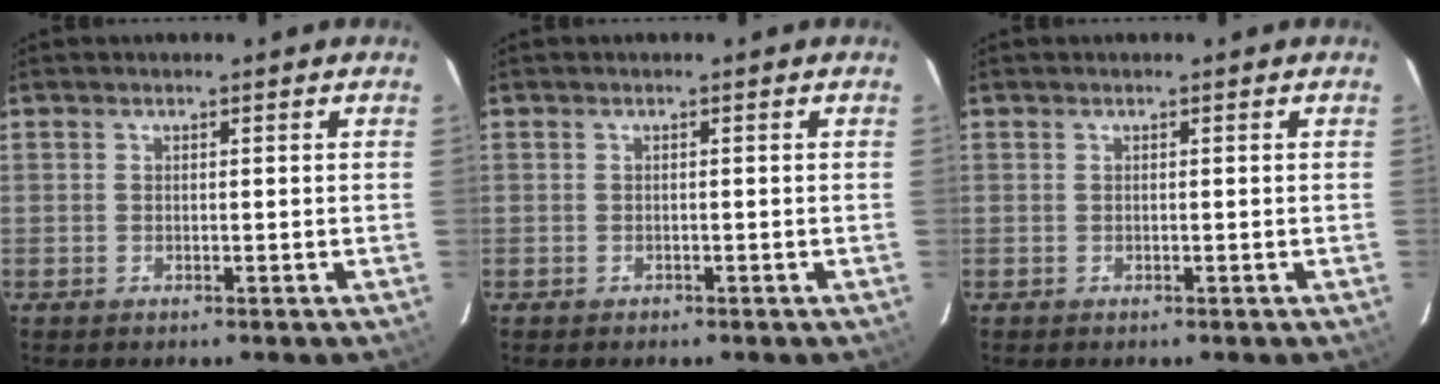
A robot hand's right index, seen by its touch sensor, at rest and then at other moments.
{"total": 0.8, "force": [-0.6, 0.6, 0.0], "torque": [-0.001, 0.001, -0.008]}
{"total": 0.0}